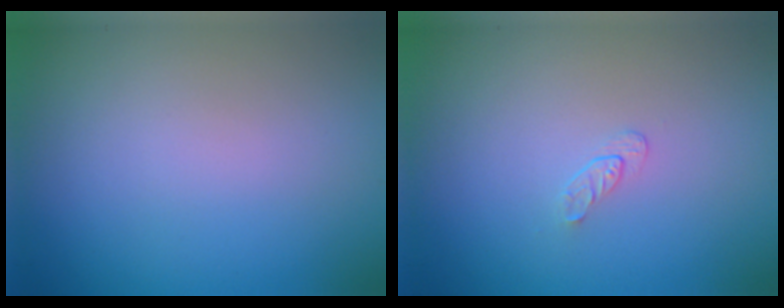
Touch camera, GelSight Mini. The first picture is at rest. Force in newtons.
{"total": 0.8, "press": 0.5, "slide": 0.7}